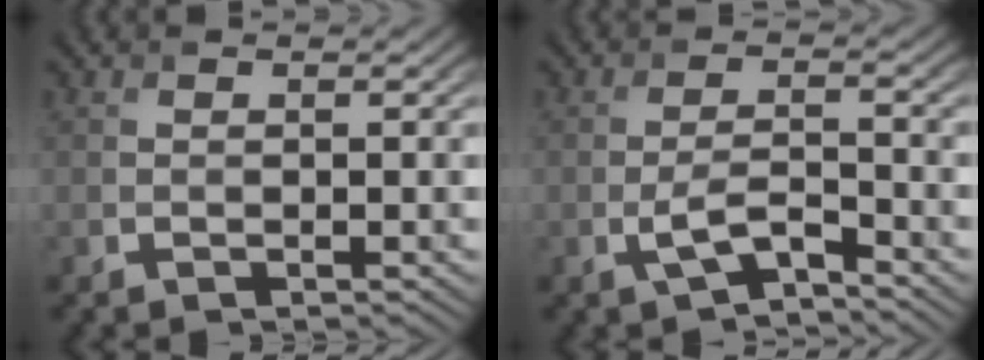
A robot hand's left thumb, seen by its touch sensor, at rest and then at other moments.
{"total": 4.0, "force": [-2.3, 1.2, 3.0], "torque": [-0.070, -0.001, -0.048]}